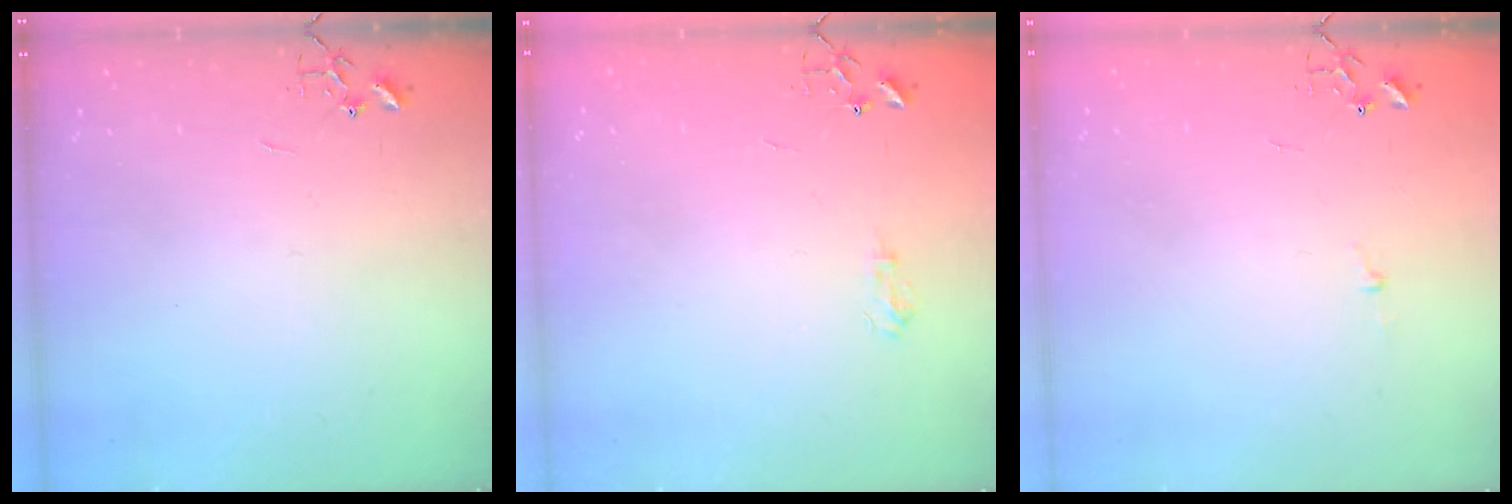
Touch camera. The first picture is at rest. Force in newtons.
{"total": 5.7, "press": 5.7, "slide": 0.6}
{"total": 2.7, "press": 2.7, "slide": 0.3}